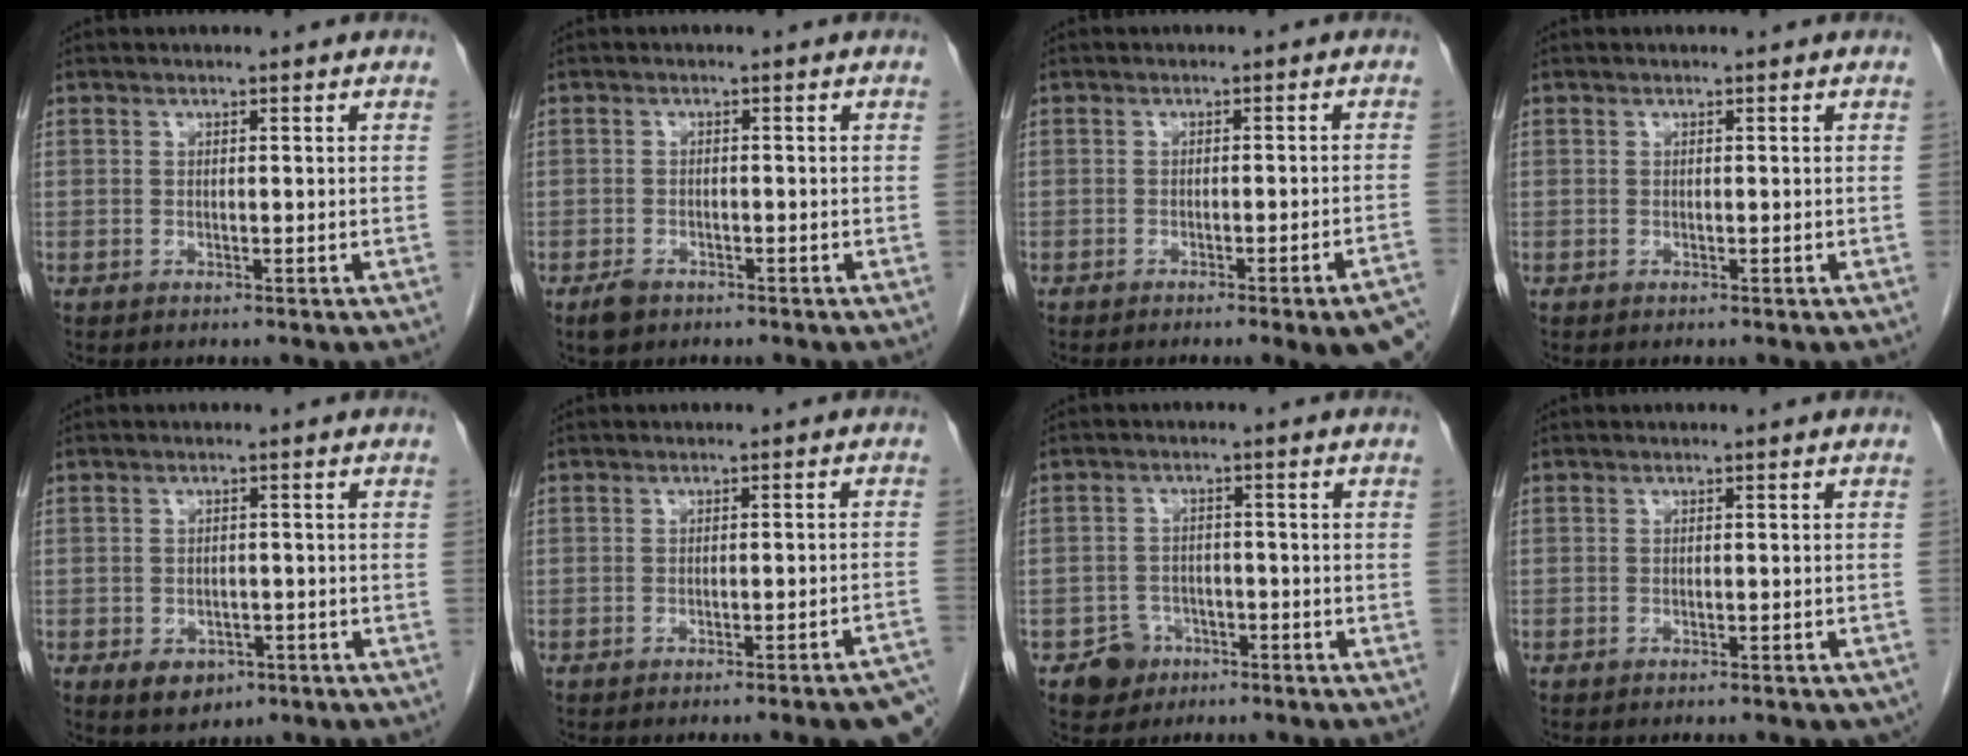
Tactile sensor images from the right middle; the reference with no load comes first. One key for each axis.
{"total": 2.2, "fx": -1.5, "fy": 1.2, "fz": 0.9, "tx": -0.023, "ty": 0.000, "tz": -0.021}
{"total": 8.9, "fx": -6.9, "fy": -0.2, "fz": 5.7, "tx": -0.045, "ty": -0.008, "tz": -0.085}
{"total": 0.0}
{"total": 4.5, "fx": -2.3, "fy": 3.1, "fz": 2.3, "tx": -0.033, "ty": 0.000, "tz": -0.022}
{"total": 9.2, "fx": -7.7, "fy": -0.6, "fz": 4.9, "tx": -0.034, "ty": -0.005, "tz": -0.092}
{"total": 4.0, "fx": -2.4, "fy": 3.2, "fz": 0.5, "tx": -0.003, "ty": 0.013, "tz": -0.035}
{"total": 5.3, "fx": -4.6, "fy": 1.2, "fz": 2.3, "tx": -0.027, "ty": -0.007, "tz": -0.049}